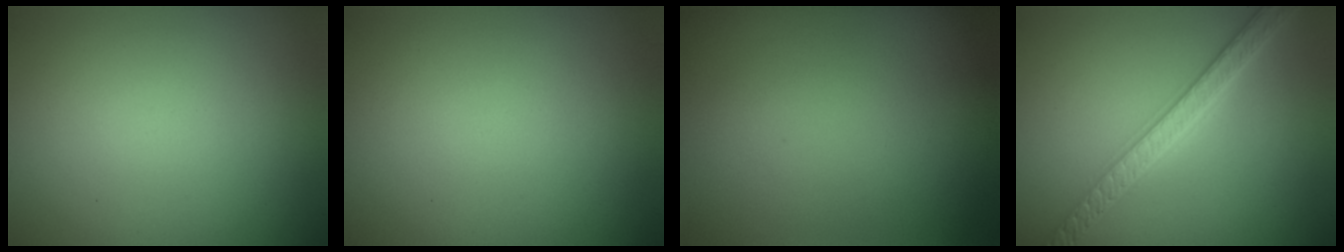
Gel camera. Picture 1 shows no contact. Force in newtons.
{"total": 0.0}
{"total": 0.0}
{"total": 4.1, "press": 3.8, "slide": 1.4}